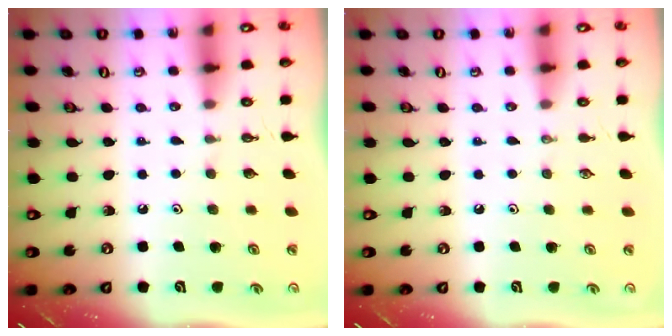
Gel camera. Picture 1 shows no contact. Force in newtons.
{"total": 0.0}